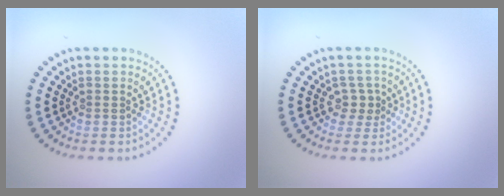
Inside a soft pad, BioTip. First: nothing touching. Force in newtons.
{"total": 1.6, "press": 1.2, "slide": 1.1}